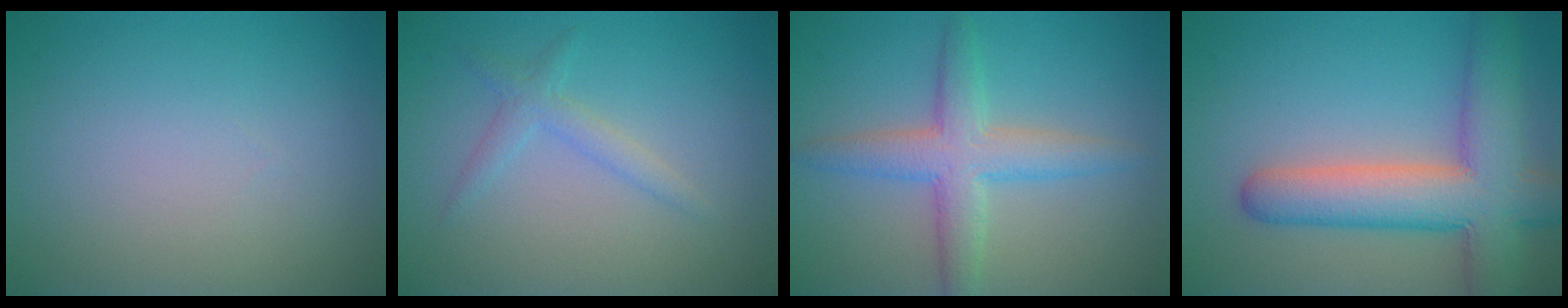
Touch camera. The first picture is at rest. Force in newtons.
{"total": 1.7, "press": 1.7, "slide": 0.1}
{"total": 4.6, "press": 4.6, "slide": 0.1}
{"total": 8.8, "press": 8.8, "slide": 0.4}